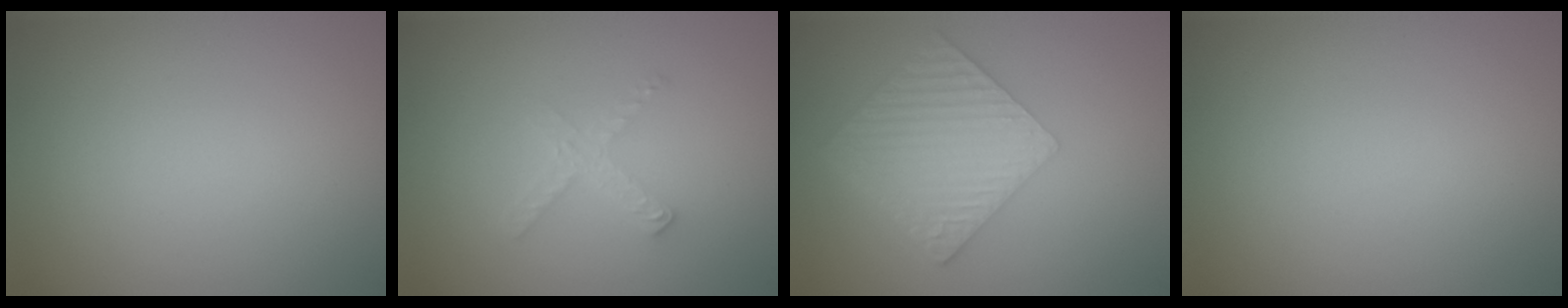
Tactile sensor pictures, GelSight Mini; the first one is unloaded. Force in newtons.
{"total": 1.7, "press": 1.7, "slide": 0.2}
{"total": 6.5, "press": 4.4, "slide": 4.7}
{"total": 0.0}